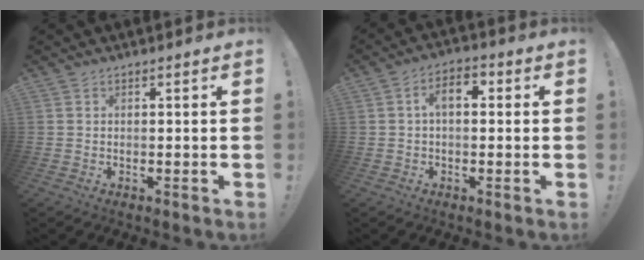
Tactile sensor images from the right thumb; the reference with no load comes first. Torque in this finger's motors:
{"motor_torque": [0.03, 0.86, 0.70, -0.21, 0.00]}